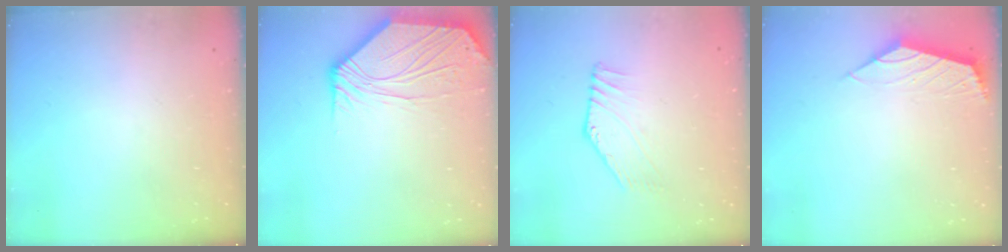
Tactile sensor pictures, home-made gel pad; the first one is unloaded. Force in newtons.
{"total": 9.0, "press": 9.0, "slide": 1.2}
{"total": 2.7, "press": 2.7, "slide": 0.2}
{"total": 2.1, "press": 2.0, "slide": 0.7}